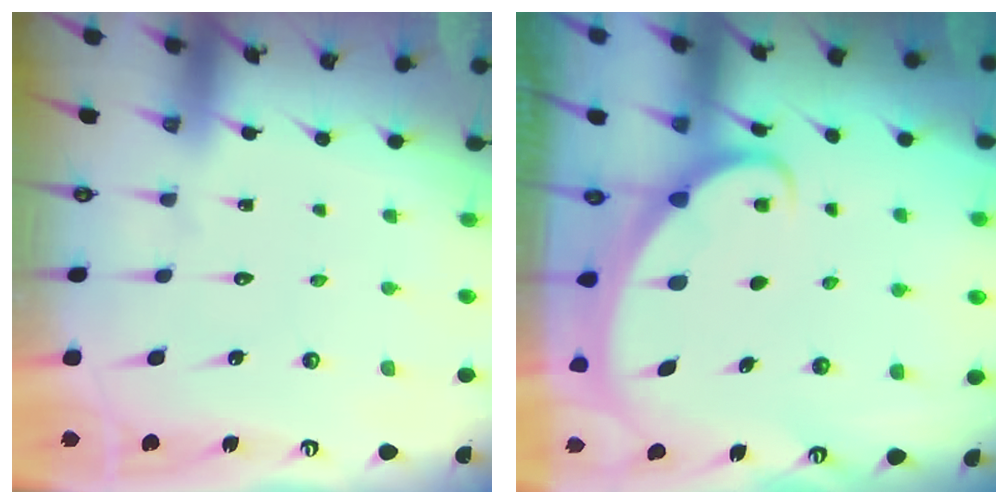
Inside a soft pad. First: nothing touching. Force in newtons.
{"total": 2.4, "press": 2.4, "slide": 0.2}